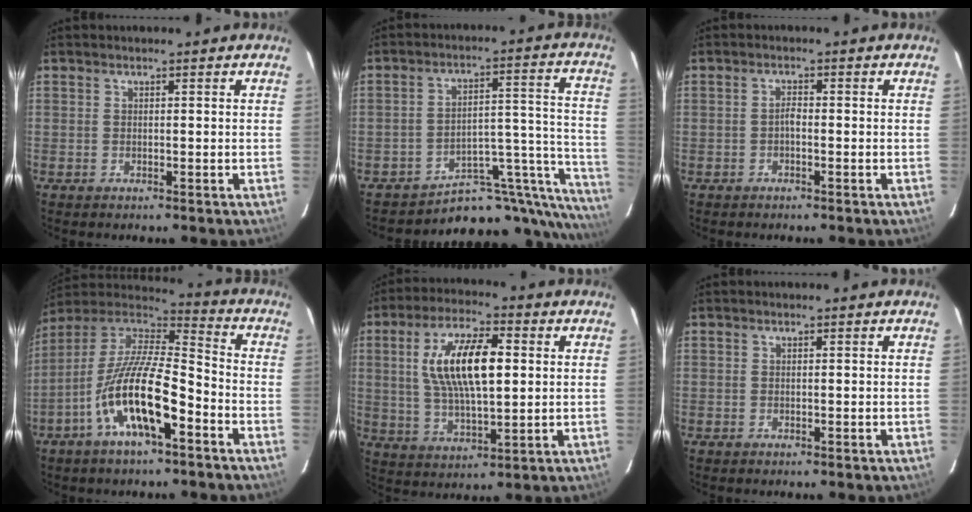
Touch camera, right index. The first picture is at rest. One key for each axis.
{"total": 17.5, "fx": -14.9, "fy": 6.5, "fz": 6.6, "tx": -0.052, "ty": 0.041, "tz": -0.213}
{"total": 1.2, "fx": -0.6, "fy": 0.4, "fz": 0.9, "tx": -0.016, "ty": 0.006, "tz": -0.014}
{"total": 17.2, "fx": -7.8, "fy": 5.1, "fz": 14.4, "tx": -0.272, "ty": -0.016, "tz": -0.152}
{"total": 14.4, "fx": 2.6, "fy": 5.4, "fz": 13.1, "tx": -0.246, "ty": 0.010, "tz": 0.051}
{"total": 0.0}